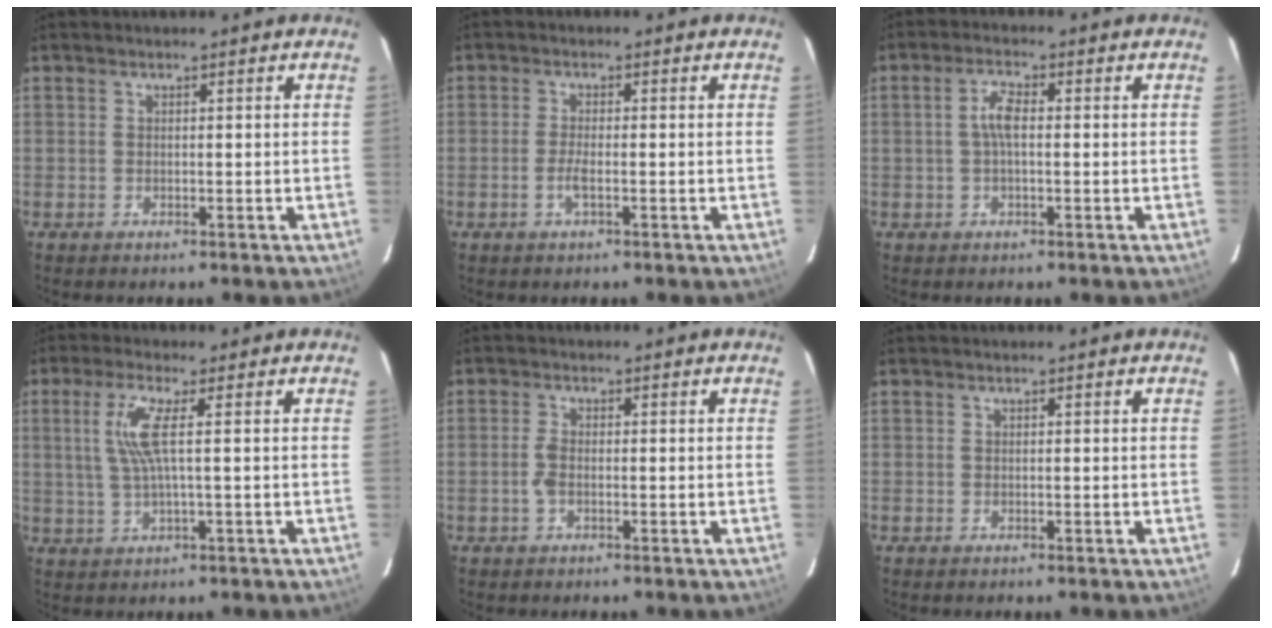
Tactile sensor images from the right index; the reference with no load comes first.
{"total": 2.6, "force": [-1.0, 0.5, 2.4], "torque": [-0.052, -0.001, -0.021]}
{"total": 3.6, "force": [0.0, 1.3, 3.3], "torque": [-0.069, 0.008, 0.001]}
{"total": 6.0, "force": [1.1, 0.0, 5.9], "torque": [-0.121, 0.000, 0.028]}
{"total": 2.2, "force": [-0.7, 1.0, 1.8], "torque": [-0.044, 0.003, -0.014]}
{"total": 0.0}